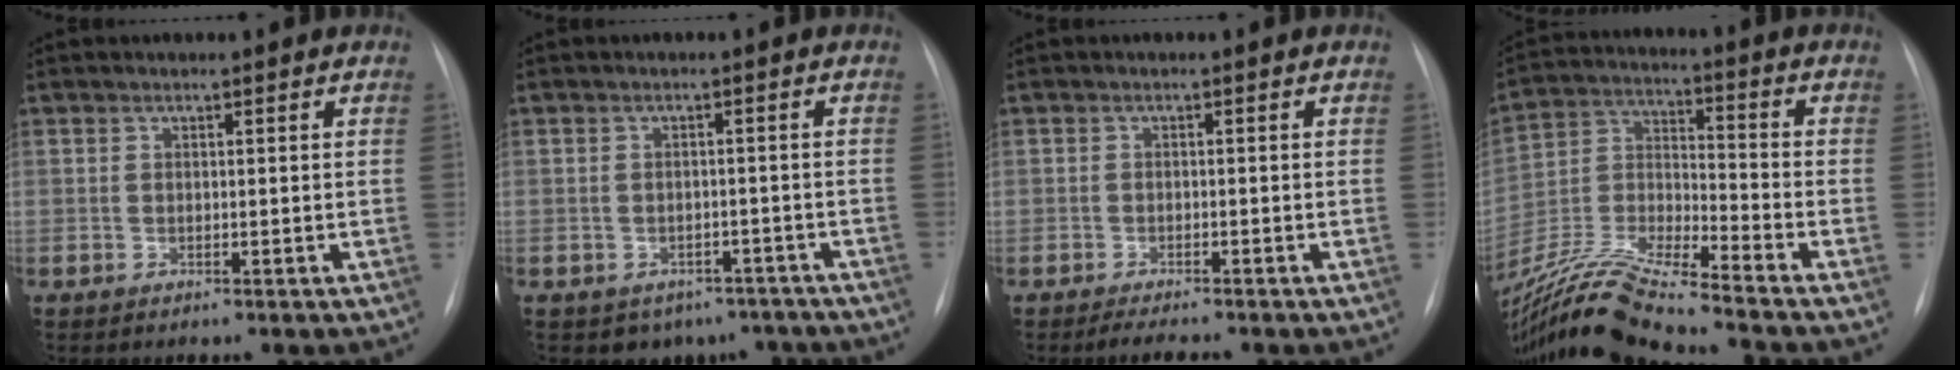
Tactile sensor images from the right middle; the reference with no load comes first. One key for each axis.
{"total": 5.8, "fx": -4.3, "fy": 3.9, "fz": 0.7, "tx": 0.006, "ty": 0.019, "tz": -0.050}
{"total": 2.4, "fx": -2.1, "fy": 0.3, "fz": 1.2, "tx": -0.027, "ty": -0.007, "tz": -0.031}
{"total": 18.7, "fx": -16.8, "fy": -1.0, "fz": 8.3, "tx": -0.188, "ty": -0.007, "tz": -0.317}